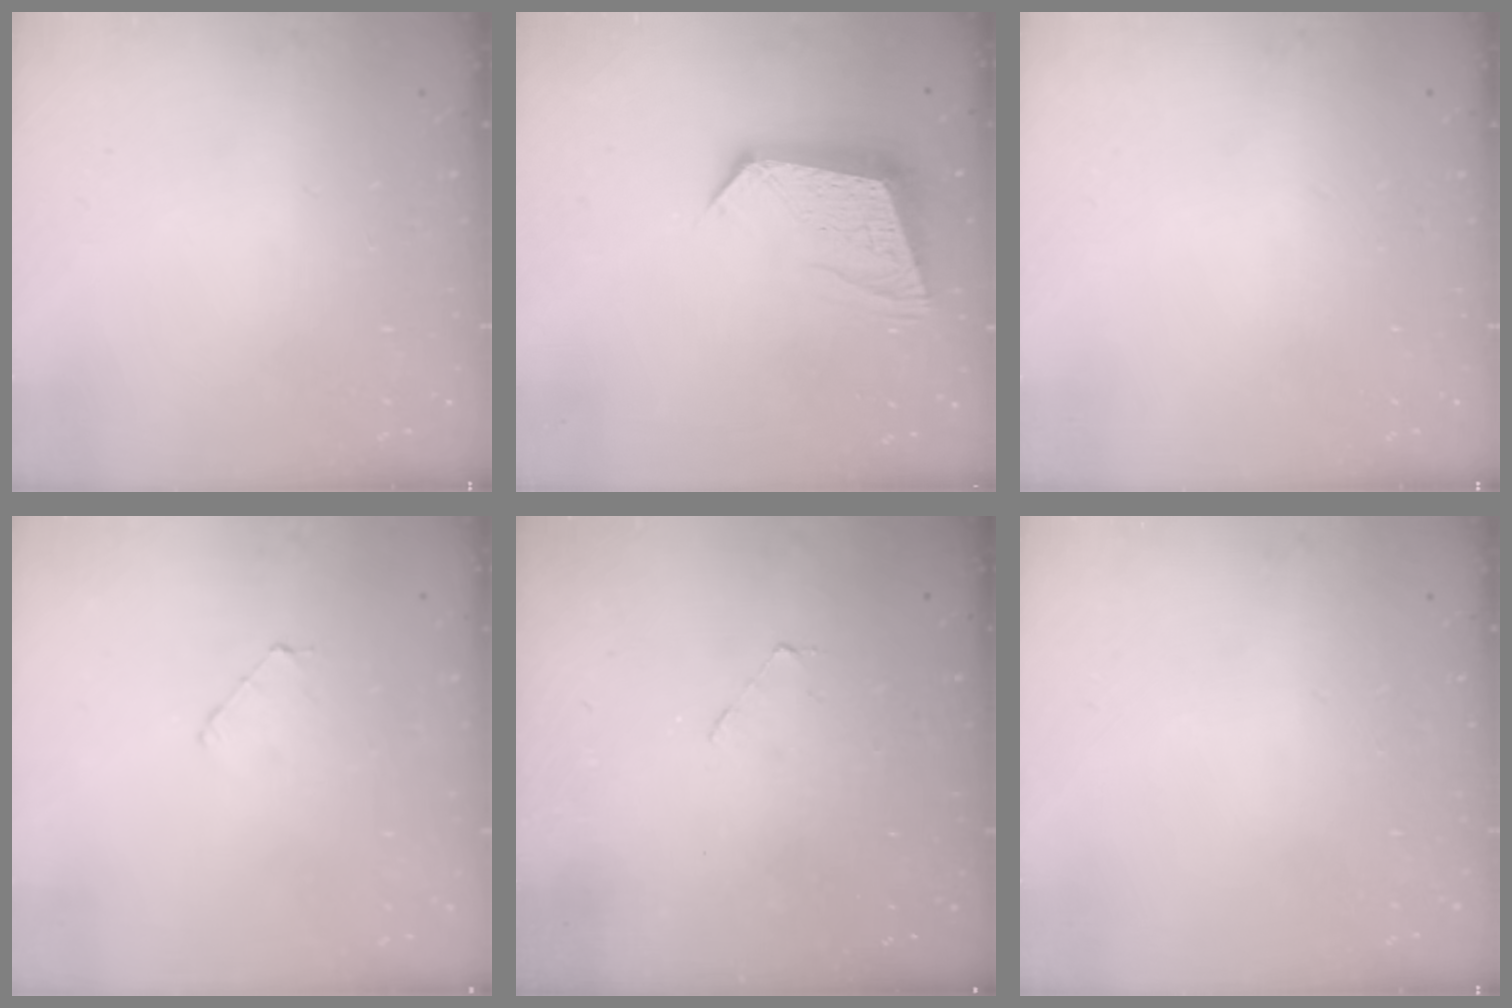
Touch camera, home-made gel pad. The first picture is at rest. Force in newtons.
{"total": 11.6, "press": 11.6, "slide": 1.1}
{"total": 0.0}
{"total": 2.9, "press": 2.9, "slide": 0.3}
{"total": 1.9, "press": 1.9, "slide": 0.2}
{"total": 0.0}